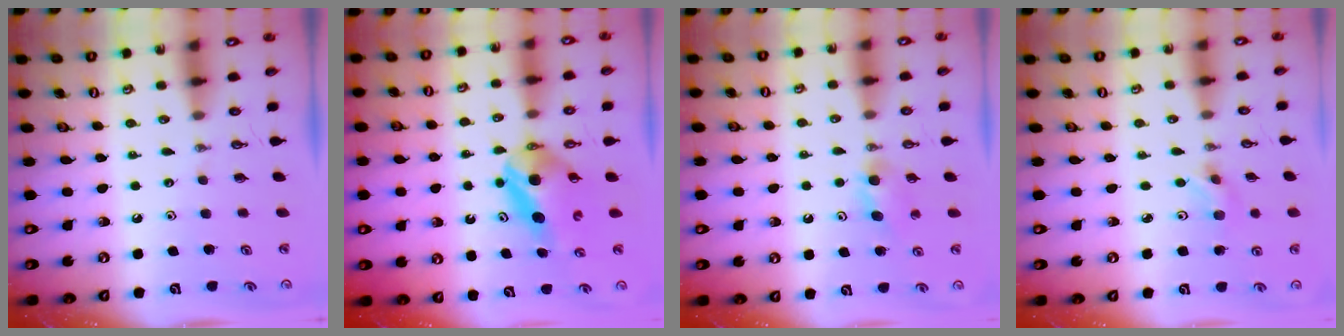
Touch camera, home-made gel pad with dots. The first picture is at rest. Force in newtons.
{"total": 7.7, "press": 7.6, "slide": 0.6}
{"total": 7.1, "press": 3.4, "slide": 6.3}
{"total": 3.5, "press": 3.5, "slide": 0.8}